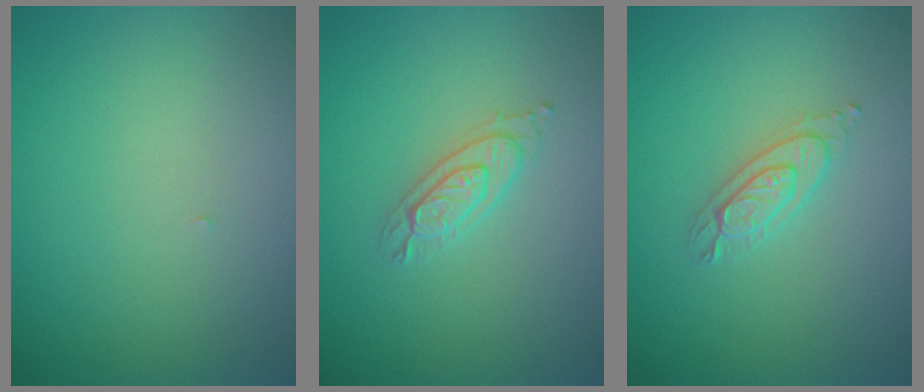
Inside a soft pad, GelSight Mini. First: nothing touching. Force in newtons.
{"total": 2.1, "press": 2.1, "slide": 0.2}
{"total": 2.1, "press": 2.1, "slide": 0.2}